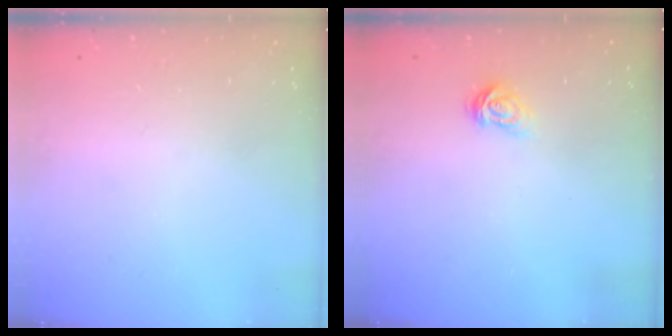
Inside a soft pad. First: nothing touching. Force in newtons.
{"total": 3.9, "press": 3.8, "slide": 0.5}